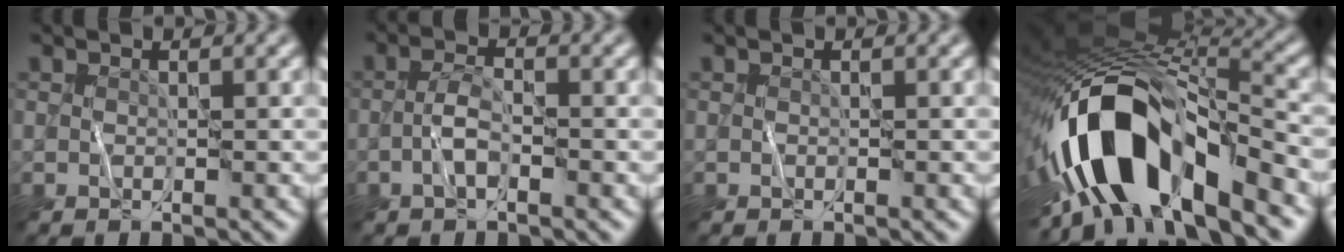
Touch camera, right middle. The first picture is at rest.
{"total": 1.9, "force": [-0.8, 0.6, 1.6], "torque": [-0.029, 0.008, -0.021]}
{"total": 0.0}
{"total": 14.2, "force": [-5.5, 6.1, 11.6], "torque": [-0.203, 0.006, -0.095]}